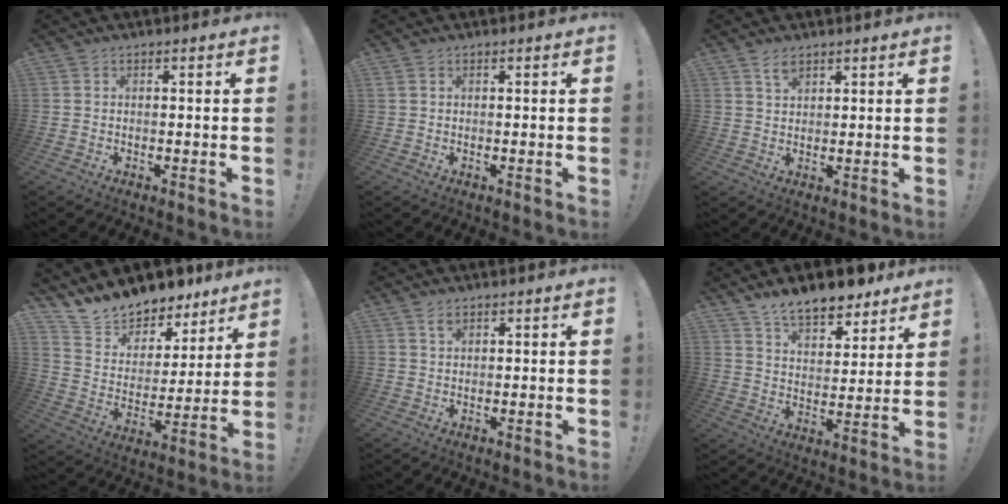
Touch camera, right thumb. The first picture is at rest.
{"total": 0.5, "force": [0.3, 0.3, 0.3], "torque": [-0.009, 0.002, 0.007]}
{"total": 3.2, "force": [2.4, 1.6, 1.5], "torque": [-0.016, -0.013, 0.041]}
{"total": 12.1, "force": [11.4, 4.1, 1.0], "torque": [-0.042, -0.103, 0.207]}
{"total": 1.7, "force": [1.2, 0.8, 0.9], "torque": [-0.009, -0.004, 0.020]}
{"total": 12.3, "force": [10.0, 4.9, 5.2], "torque": [-0.086, -0.071, 0.180]}